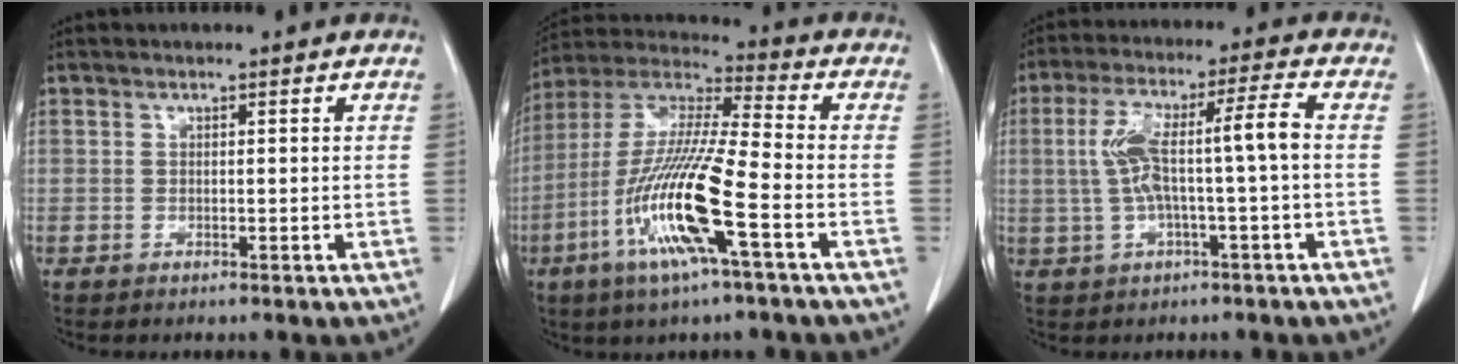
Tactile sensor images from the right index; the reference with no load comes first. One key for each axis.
{"total": 17.5, "fx": -6.3, "fy": 1.3, "fz": 16.3, "tx": -0.341, "ty": -0.017, "tz": -0.123}
{"total": 10.2, "fx": -0.2, "fy": 1.1, "fz": 10.1, "tx": -0.197, "ty": 0.036, "tz": -0.001}